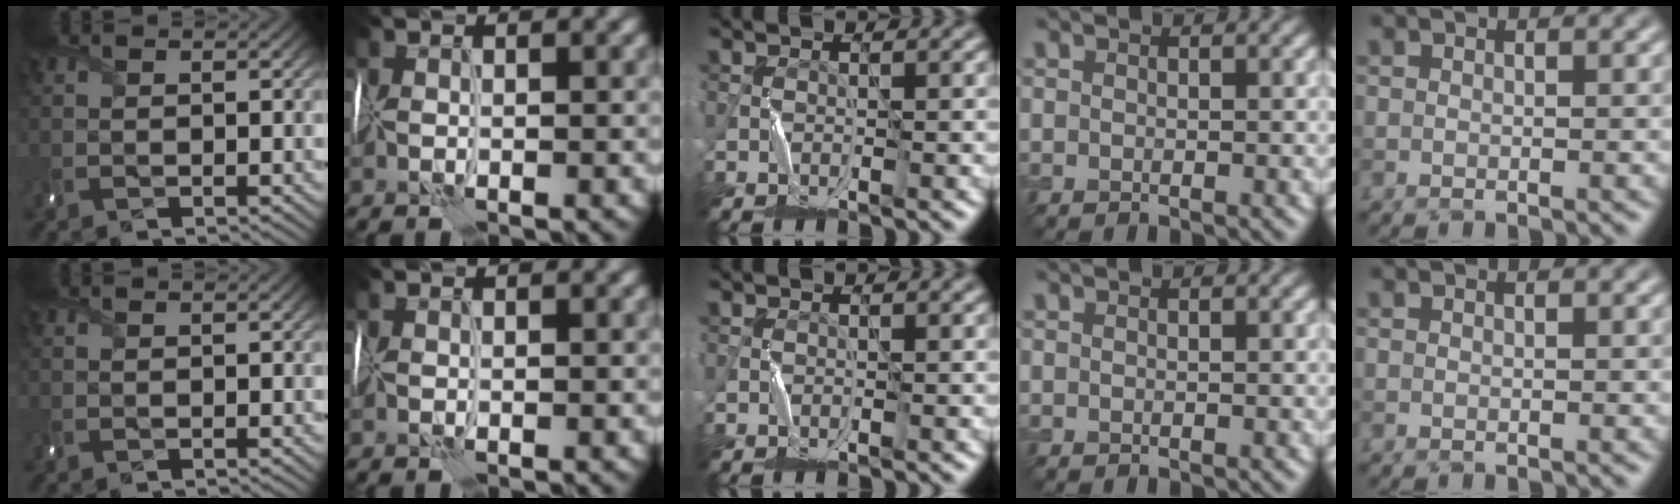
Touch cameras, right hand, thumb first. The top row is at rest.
{}